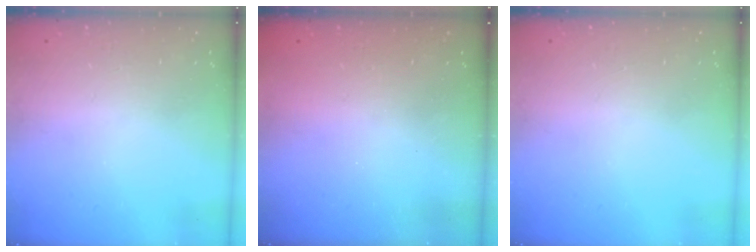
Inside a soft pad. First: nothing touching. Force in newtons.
{"total": 2.4, "press": 2.3, "slide": 0.8}
{"total": 0.0}